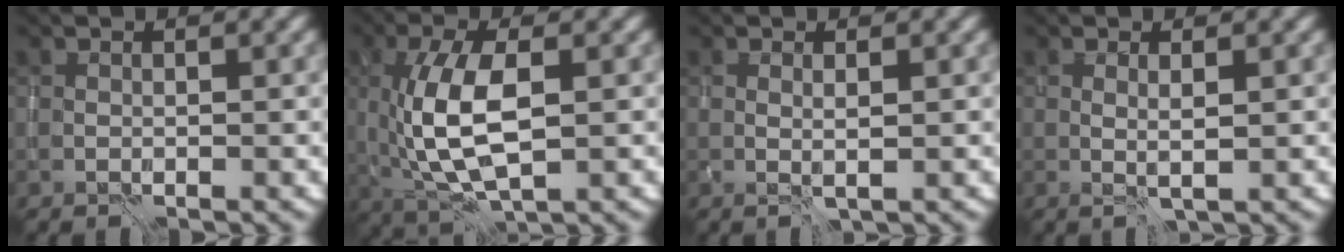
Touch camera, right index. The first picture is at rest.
{"total": 7.8, "force": [0.0, 3.4, 7.0], "torque": [-0.150, -0.001, 0.003]}
{"total": 0.9, "force": [0.2, -0.1, 0.9], "torque": [-0.016, -0.002, 0.003]}
{"total": 1.2, "force": [0.2, -0.1, 1.2], "torque": [-0.023, -0.003, 0.004]}